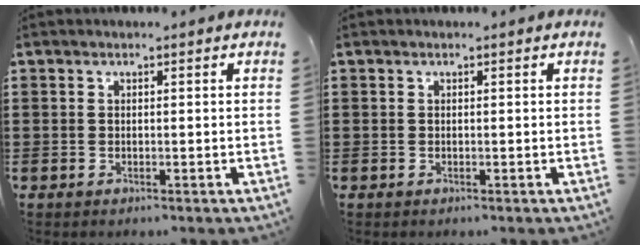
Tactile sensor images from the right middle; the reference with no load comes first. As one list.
[{"total": 0.0}]